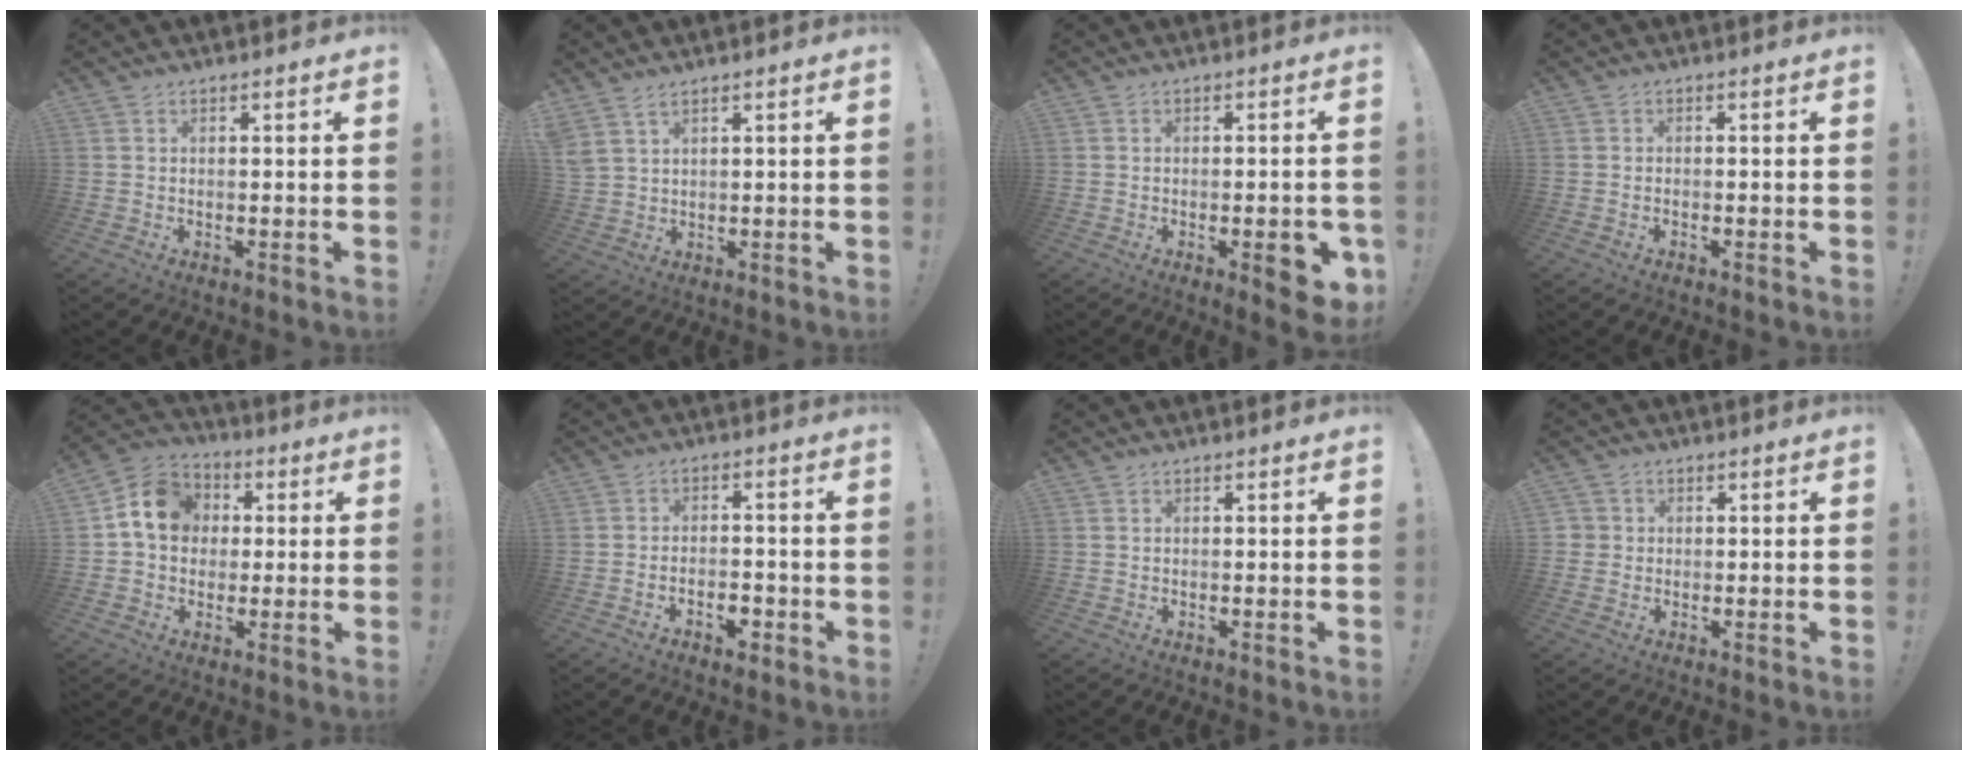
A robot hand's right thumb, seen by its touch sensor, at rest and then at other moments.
{"total": 3.6, "force": [2.6, 0.9, 2.3], "torque": [-0.052, -0.010, 0.052]}
{"total": 6.9, "force": [-2.5, 2.1, 6.1], "torque": [-0.070, 0.004, -0.033]}
{"total": 0.8, "force": [-0.7, 0.1, 0.3], "torque": [-0.007, 0.000, -0.012]}
{"total": 12.4, "force": [2.4, 10.6, 6.1], "torque": [-0.079, 0.010, 0.053]}
{"total": 4.2, "force": [-2.6, 2.2, 2.5], "torque": [-0.028, 0.007, -0.045]}
{"total": 0.0}
{"total": 2.3, "force": [-0.1, 2.2, 0.6], "torque": [-0.005, 0.004, -0.003]}